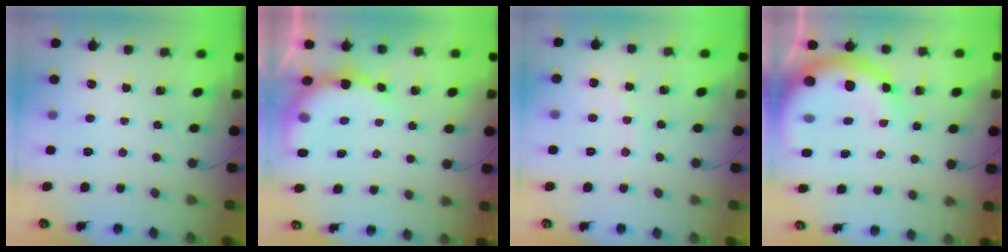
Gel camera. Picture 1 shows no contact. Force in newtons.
{"total": 9.0, "press": 8.9, "slide": 0.6}
{"total": 4.5, "press": 4.3, "slide": 1.3}
{"total": 12.5, "press": 12.2, "slide": 2.8}